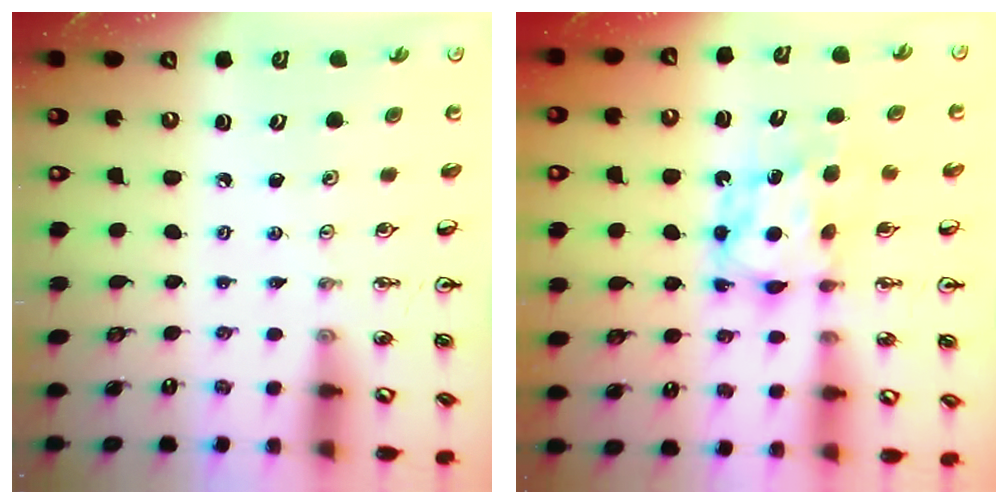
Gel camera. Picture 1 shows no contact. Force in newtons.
{"total": 6.6, "press": 6.6, "slide": 0.6}